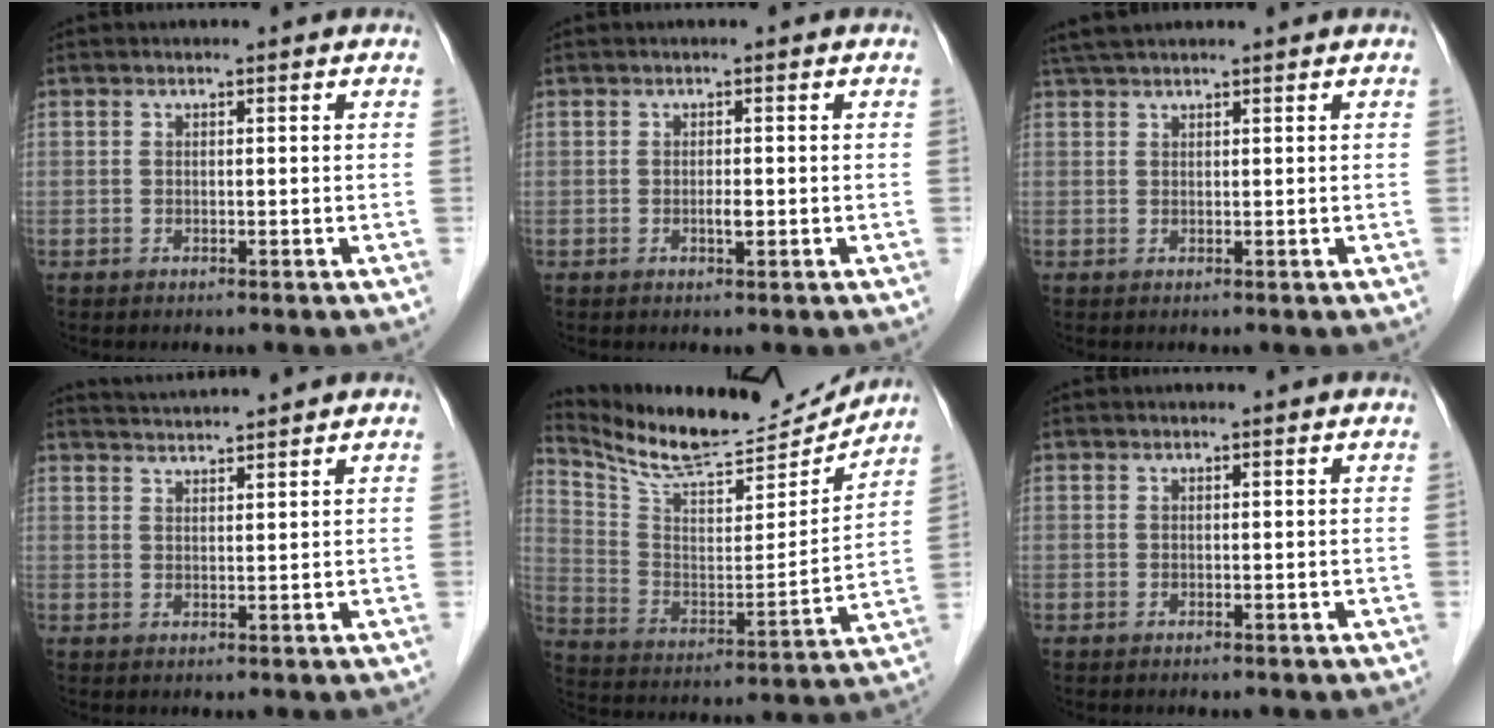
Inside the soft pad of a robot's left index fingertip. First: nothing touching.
{"total": 2.3, "force": [-2.2, -0.2, 0.4], "torque": [-0.008, -0.007, -0.038]}
{"total": 2.1, "force": [1.6, -0.2, 1.3], "torque": [-0.020, 0.027, 0.034]}
{"total": 2.2, "force": [1.9, -1.2, -0.1], "torque": [0.001, 0.012, 0.036]}
{"total": 16.7, "force": [15.7, 2.0, 5.0], "torque": [-0.103, -0.038, 0.252]}
{"total": 0.0}